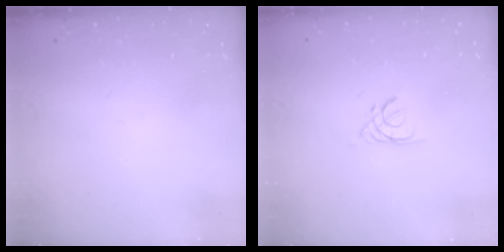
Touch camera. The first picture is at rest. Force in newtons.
{"total": 2.2, "press": 2.2, "slide": 0.4}